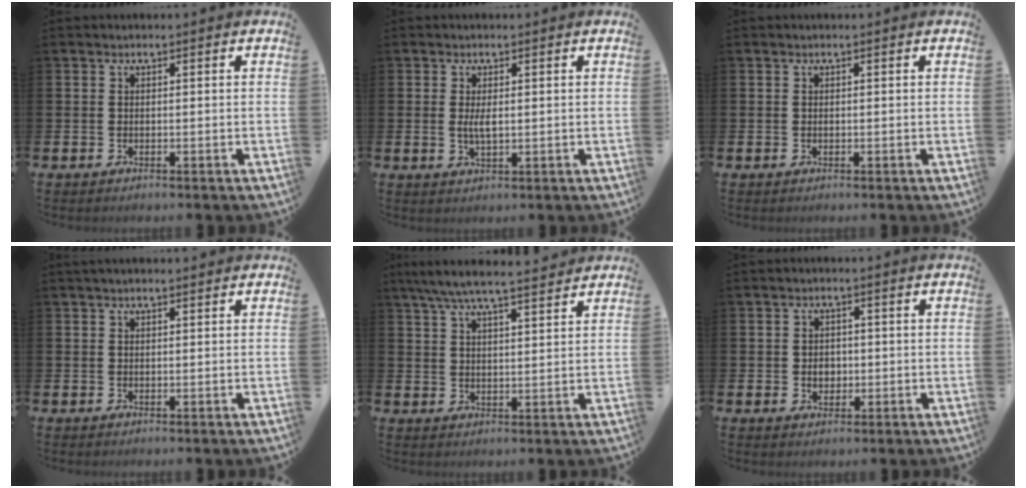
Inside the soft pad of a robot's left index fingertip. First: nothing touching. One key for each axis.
{"total": 2.3, "fx": 0.3, "fy": 0.9, "fz": 2.1, "tx": -0.034, "ty": -0.002, "tz": 0.002}
{"total": 0.0}
{"total": 0.8, "fx": 0.7, "fy": 0.1, "fz": 0.3, "tx": 0.006, "ty": -0.002, "tz": 0.010}
{"total": 6.8, "fx": 6.2, "fy": 0.5, "fz": 2.7, "tx": -0.064, "ty": -0.025, "tz": 0.111}
{"total": 2.3, "fx": -0.1, "fy": 1.9, "fz": 1.2, "tx": -0.003, "ty": -0.001, "tz": -0.010}